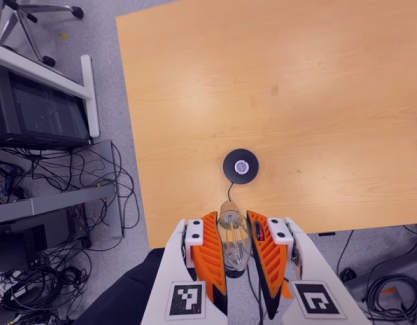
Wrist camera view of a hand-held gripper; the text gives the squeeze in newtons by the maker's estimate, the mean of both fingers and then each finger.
{"total": 20.1, "left": 21.5, "right": 18.7}